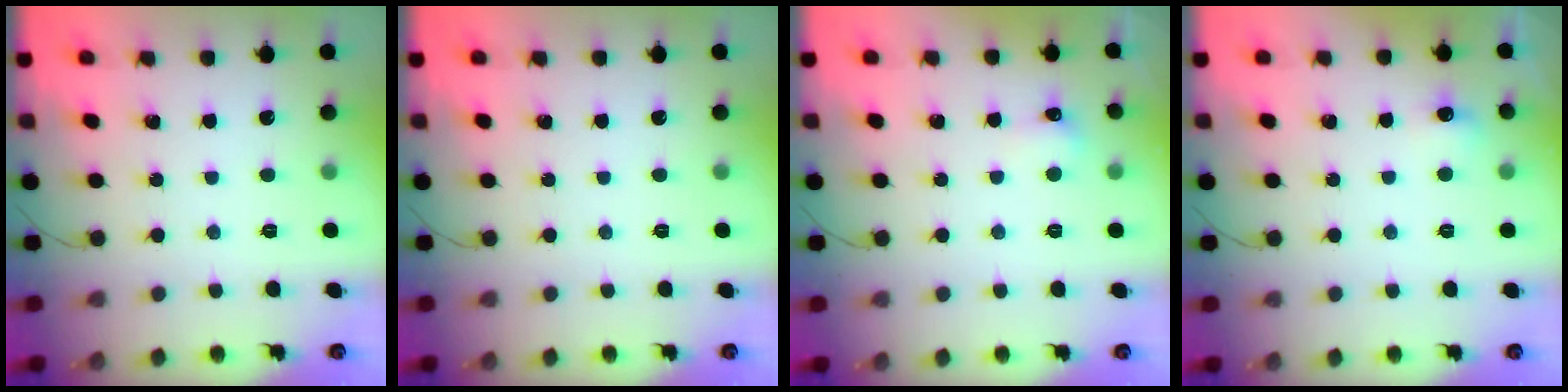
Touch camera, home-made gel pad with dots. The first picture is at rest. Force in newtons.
{"total": 0.0}
{"total": 7.2, "press": 4.2, "slide": 5.8}
{"total": 5.8, "press": 5.6, "slide": 1.6}